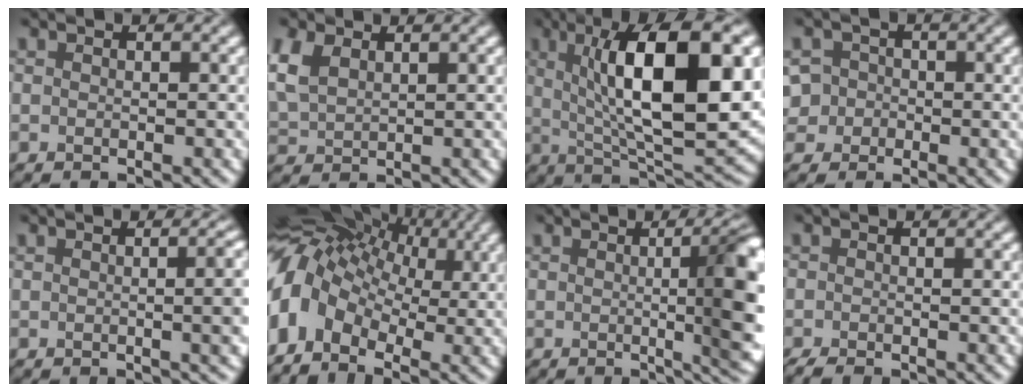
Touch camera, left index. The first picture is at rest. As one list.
[{"total": 3.5, "force": [1.5, 2.2, 2.3], "torque": [-0.066, 0.006, 0.030]}, {"total": 13.4, "force": [2.4, 4.5, 12.4], "torque": [-0.174, -0.001, 0.031]}, {"total": 4.7, "force": [-1.2, 4.4, 1.3], "torque": [-0.019, 0.021, -0.045]}, {"total": 6.3, "force": [0.5, 2.8, 5.7], "torque": [-0.025, 0.023, -0.003]}, {"total": 12.6, "force": [-0.1, 9.3, 8.4], "torque": [-0.185, 0.010, -0.009]}, {"total": 12.2, "force": [0.5, 4.1, 11.5], "torque": [-0.090, 0.018, -0.011]}, {"total": 1.4, "force": [-1.0, 0.4, 0.9], "torque": [-0.021, -0.006, -0.024]}]